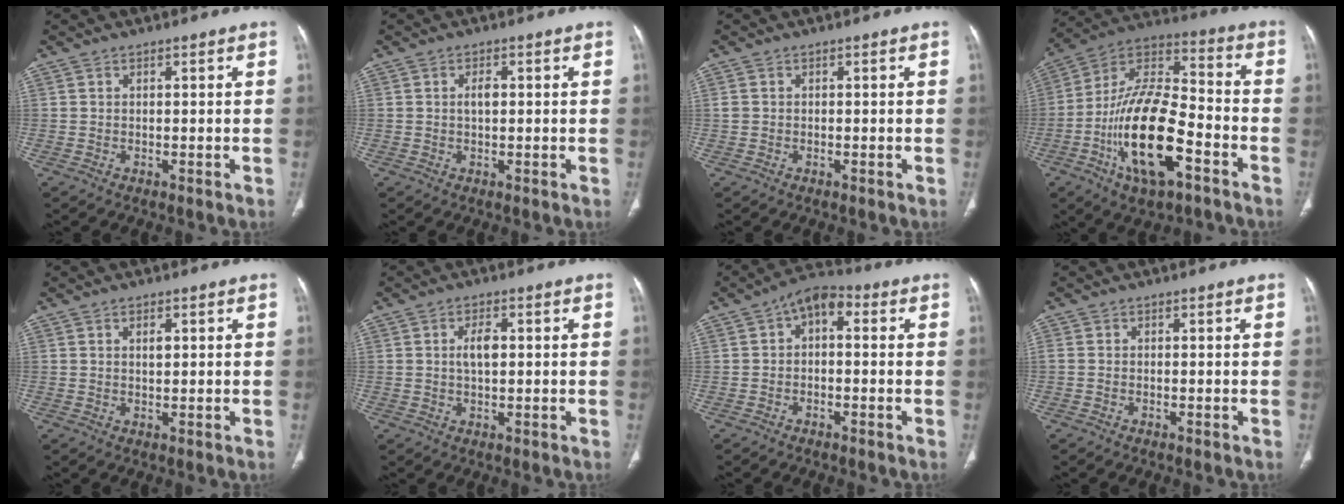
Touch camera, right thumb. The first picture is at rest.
{"total": 2.0, "force": [0.2, 1.1, 1.7], "torque": [-0.030, 0.002, 0.003]}
{"total": 1.0, "force": [-0.1, 0.9, 0.5], "torque": [-0.010, 0.001, -0.002]}
{"total": 21.5, "force": [-8.0, 9.3, 17.6], "torque": [-0.316, 0.052, -0.139]}
{"total": 1.7, "force": [0.6, 0.9, 1.3], "torque": [-0.020, -0.002, 0.011]}
{"total": 3.6, "force": [0.5, 1.8, 3.1], "torque": [-0.057, 0.001, 0.009]}
{"total": 5.9, "force": [0.8, 3.6, 4.7], "torque": [-0.051, 0.027, -0.003]}
{"total": 0.6, "force": [-0.2, 0.4, 0.4], "torque": [-0.012, -0.001, -0.007]}